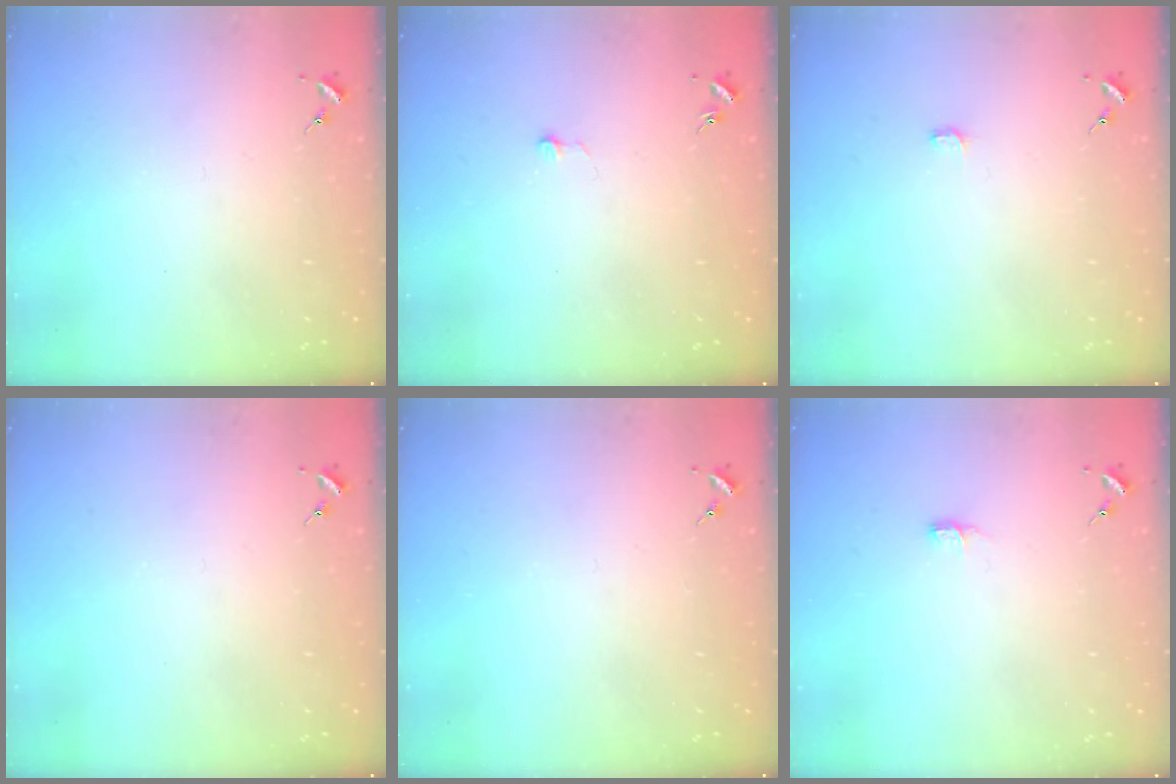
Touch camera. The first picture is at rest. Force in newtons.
{"total": 2.9, "press": 2.9, "slide": 0.2}
{"total": 2.2, "press": 2.2, "slide": 0.2}
{"total": 0.0}
{"total": 0.0}
{"total": 3.9, "press": 3.9, "slide": 0.4}